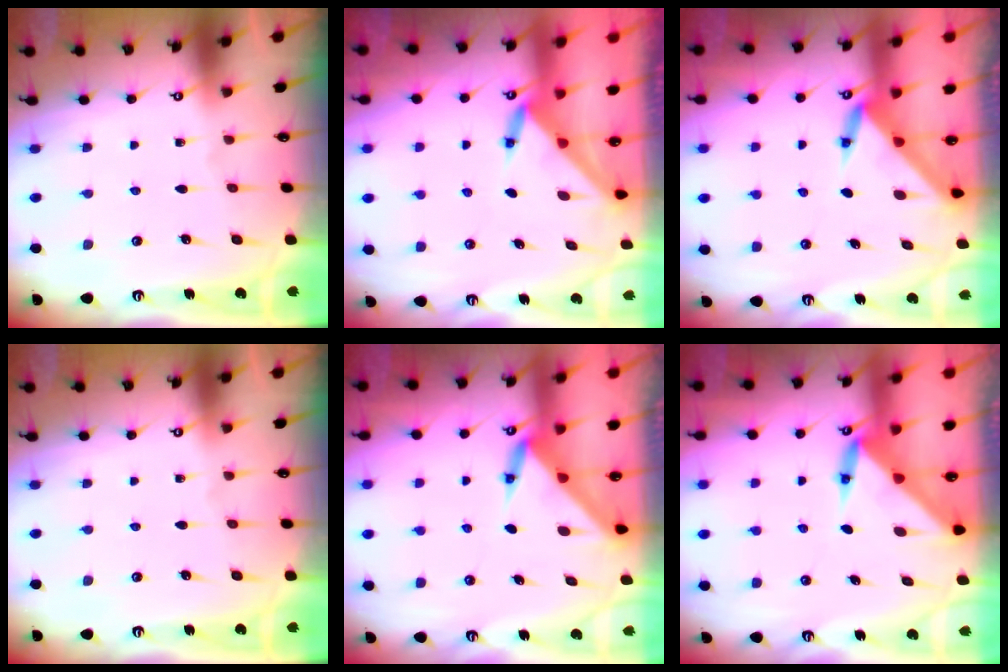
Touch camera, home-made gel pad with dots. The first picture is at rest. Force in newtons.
{"total": 3.5, "press": 3.5, "slide": 0.3}
{"total": 3.4, "press": 3.4, "slide": 0.2}
{"total": 0.0}
{"total": 3.6, "press": 3.6, "slide": 0.2}
{"total": 4.2, "press": 4.2, "slide": 0.3}